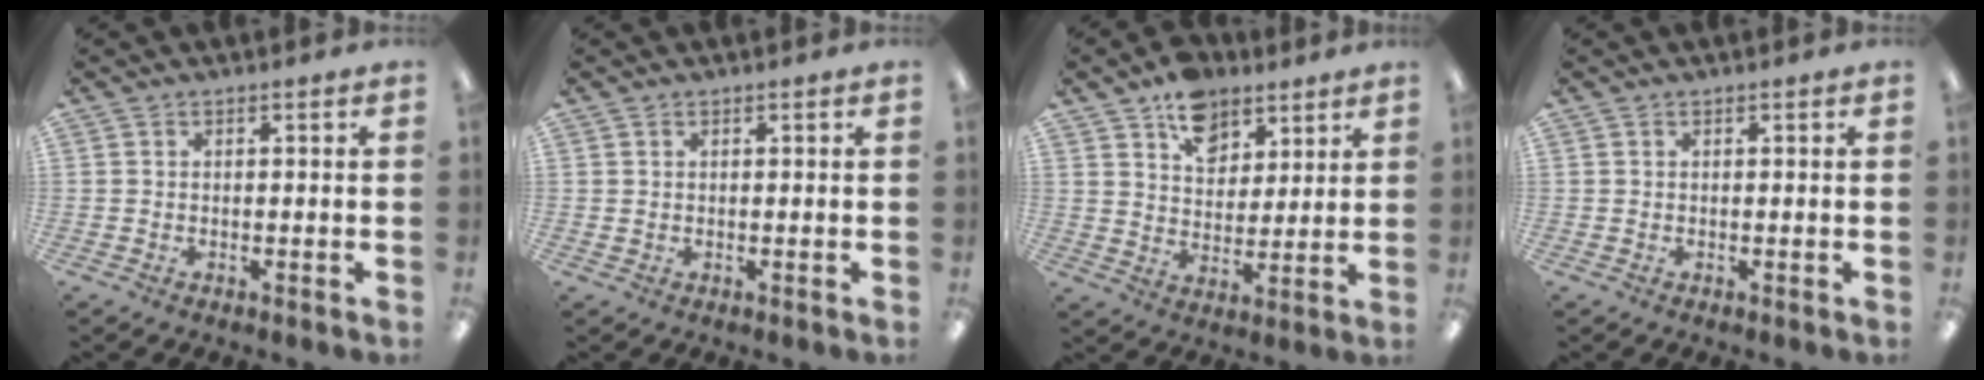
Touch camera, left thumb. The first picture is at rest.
{"total": 0.6, "force": [0.4, 0.4, 0.1], "torque": [-0.003, 0.003, 0.007]}
{"total": 10.6, "force": [7.2, 6.9, 3.7], "torque": [-0.047, -0.037, 0.130]}
{"total": 0.0}